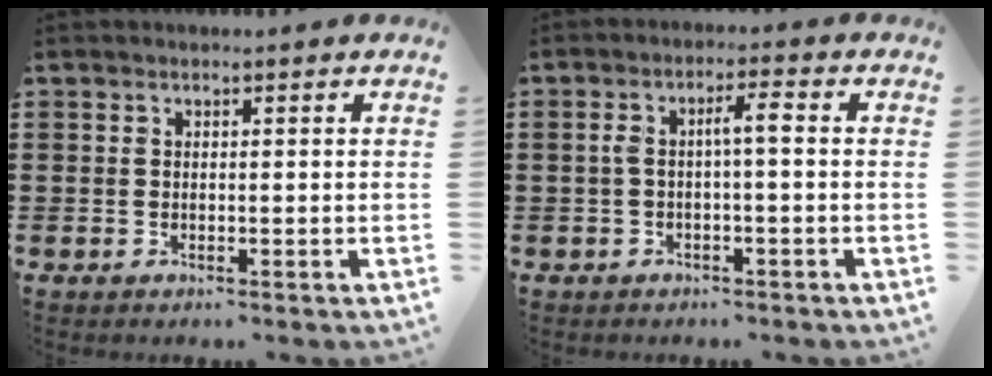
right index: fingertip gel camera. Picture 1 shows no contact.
{"total": 3.4, "force": [-0.1, 0.5, 3.4], "torque": [-0.065, 0.008, -0.006]}